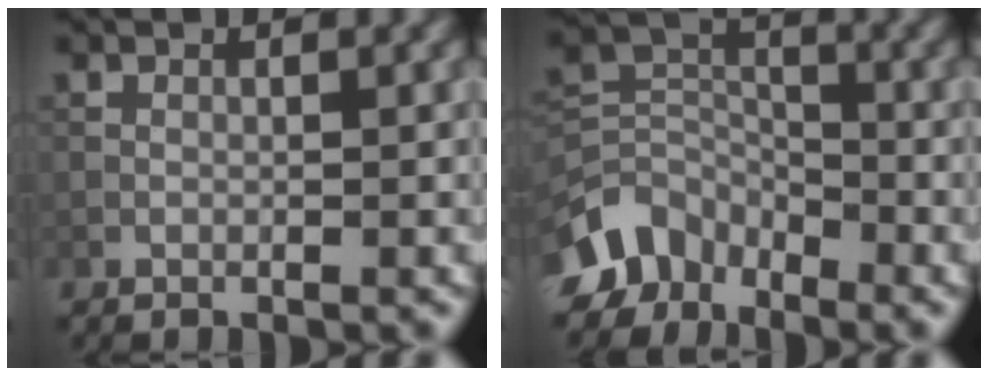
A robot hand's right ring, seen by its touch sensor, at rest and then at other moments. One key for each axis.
{"total": 6.2, "fx": -4.5, "fy": 3.7, "fz": 2.0, "tx": -0.033, "ty": -0.004, "tz": -0.098}